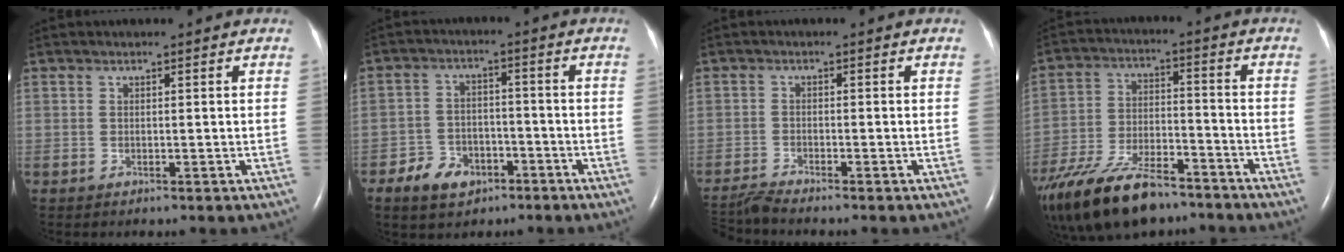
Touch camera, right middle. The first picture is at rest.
{"total": 1.2, "force": [-0.8, 0.7, 0.6], "torque": [-0.013, 0.001, -0.011]}
{"total": 3.3, "force": [-3.1, -1.1, 0.4], "torque": [-0.020, -0.021, -0.062]}
{"total": 20.3, "force": [-15.4, 7.2, 11.0], "torque": [-0.248, -0.025, -0.268]}